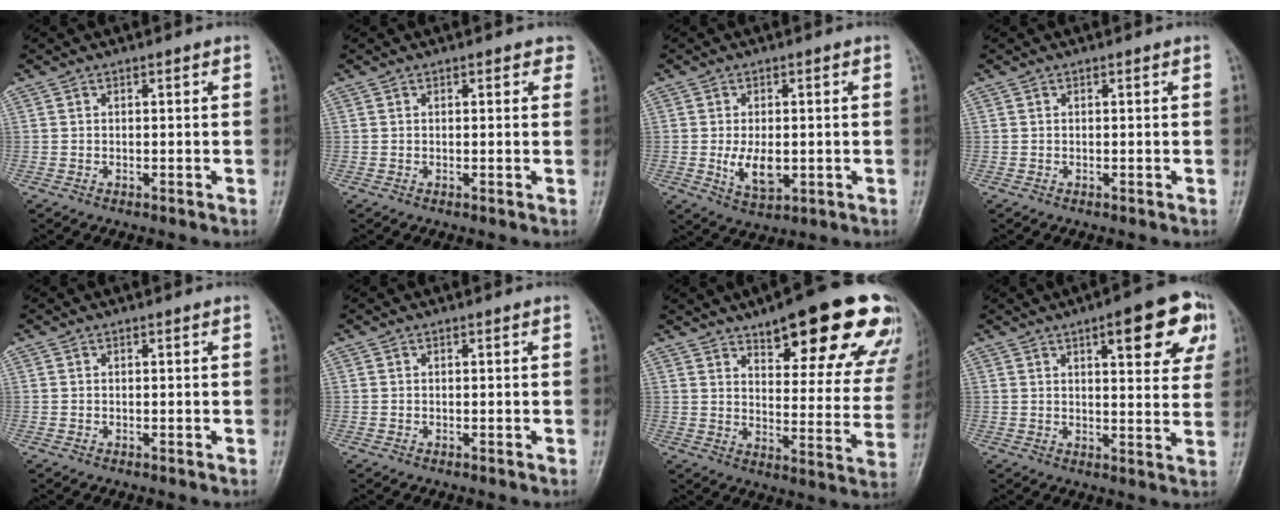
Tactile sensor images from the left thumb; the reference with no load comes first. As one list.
[{"total": 1.6, "force": [0.9, 1.0, 0.9], "torque": [0.008, 0.000, 0.005]}, {"total": 6.4, "force": [-0.8, 3.6, 5.2], "torque": [-0.082, -0.011, -0.008]}, {"total": 0.0}, {"total": 0.0}, {"total": 0.0}, {"total": 24.5, "force": [15.7, 7.9, 17.0], "torque": [-0.179, -0.054, 0.202]}, {"total": 13.6, "force": [6.2, 4.5, 11.3], "torque": [-0.104, -0.012, 0.072]}]